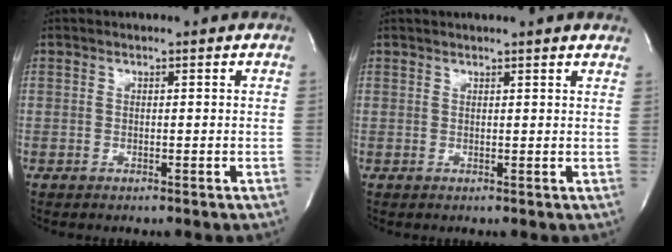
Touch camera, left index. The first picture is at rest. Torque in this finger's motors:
{"motor_torque": [0.00, -0.31, 0.74, 0.12]}